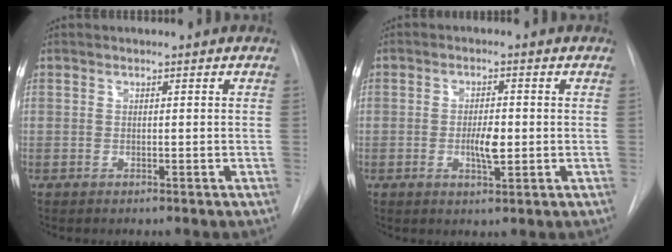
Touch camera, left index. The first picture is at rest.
{"total": 3.9, "force": [-0.5, 1.2, 3.6], "torque": [-0.064, -0.001, -0.006]}